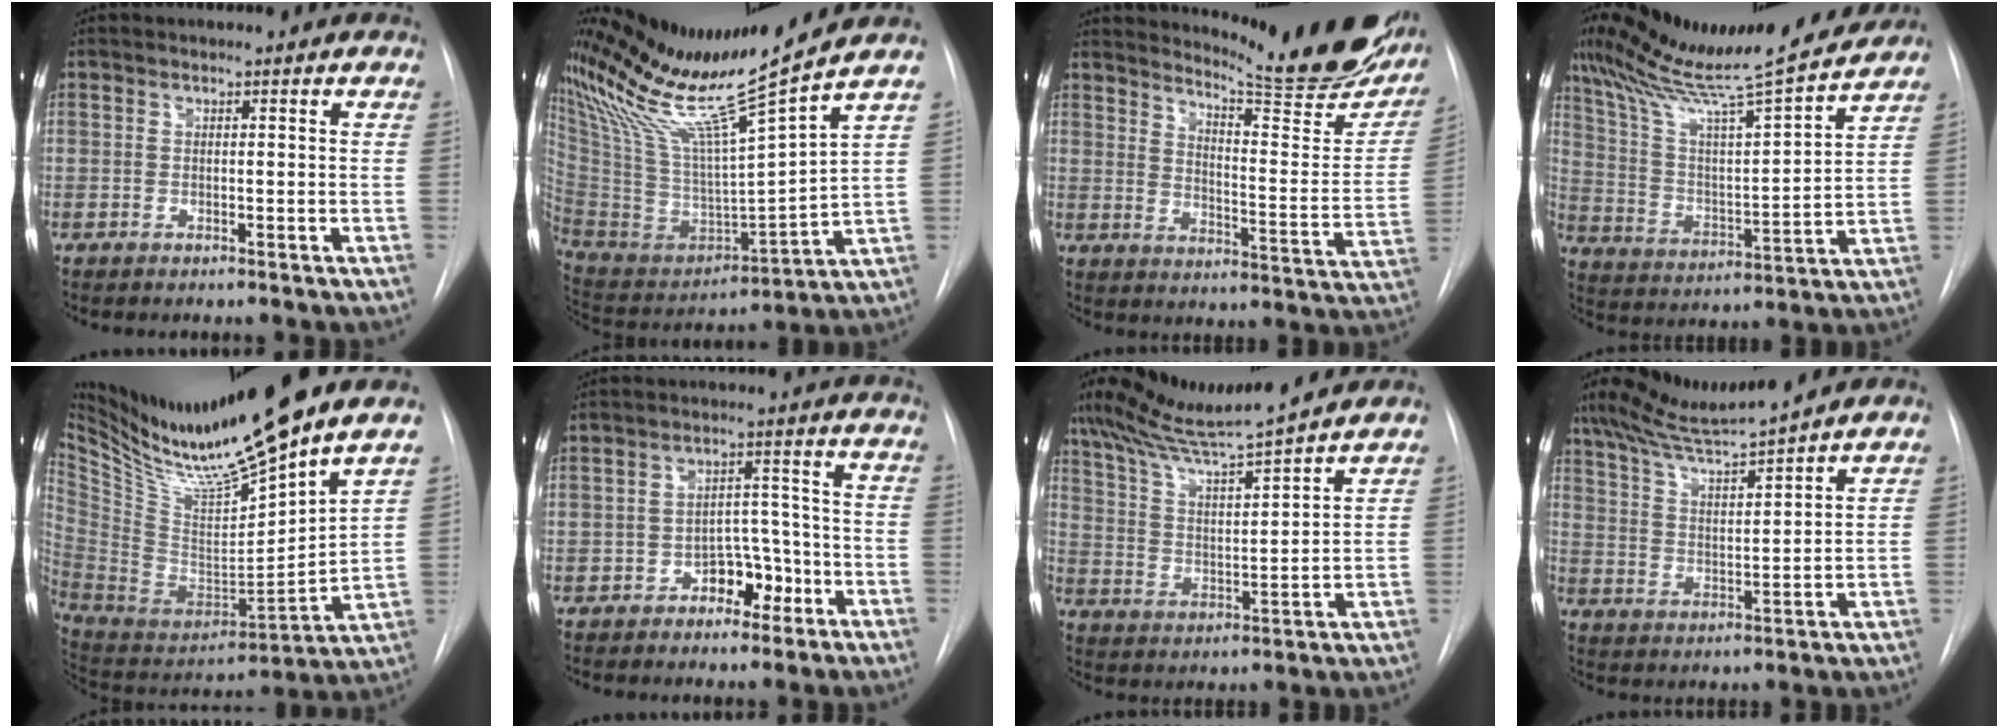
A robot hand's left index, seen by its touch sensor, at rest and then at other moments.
{"total": 20.3, "force": [16.3, -2.2, 11.8], "torque": [-0.214, -0.044, 0.299]}
{"total": 22.0, "force": [19.4, 2.2, 10.3], "torque": [-0.145, -0.087, 0.241]}
{"total": 20.6, "force": [18.1, 0.2, 9.7], "torque": [-0.167, -0.002, 0.290]}
{"total": 21.5, "force": [17.8, -0.3, 12.1], "torque": [-0.215, -0.032, 0.325]}
{"total": 5.6, "force": [-3.1, 3.3, 3.3], "torque": [-0.040, 0.023, -0.048]}
{"total": 13.8, "force": [12.2, -0.2, 6.5], "torque": [-0.120, 0.012, 0.212]}
{"total": 9.9, "force": [9.0, -0.5, 4.2], "torque": [-0.081, 0.006, 0.166]}